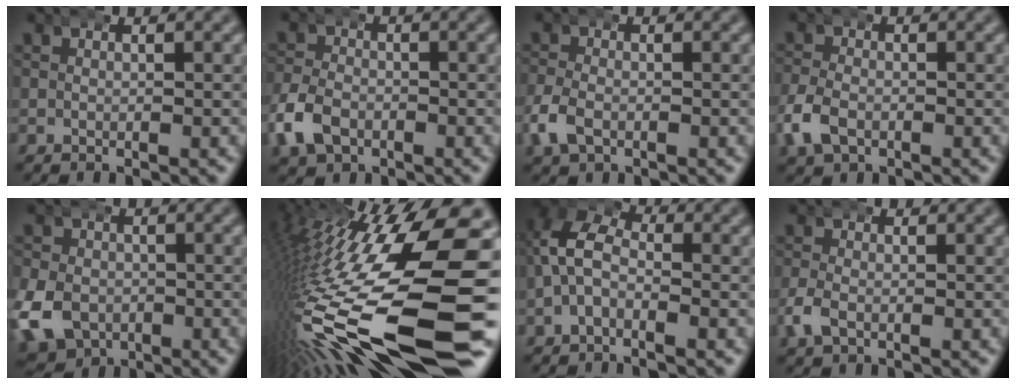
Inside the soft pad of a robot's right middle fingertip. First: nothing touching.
{"total": 3.9, "force": [-1.6, 3.0, 1.9], "torque": [-0.053, -0.002, -0.030]}
{"total": 2.8, "force": [-1.1, 2.1, 1.6], "torque": [-0.048, -0.002, -0.019]}
{"total": 3.2, "force": [-1.3, 2.4, 1.7], "torque": [-0.052, -0.001, -0.022]}
{"total": 6.5, "force": [-2.7, 5.4, 2.4], "torque": [-0.055, -0.027, -0.042]}
{"total": 22.8, "force": [-2.8, 11.1, 19.7], "torque": [-0.368, -0.044, -0.010]}
{"total": 6.1, "force": [0.6, 4.6, 3.9], "torque": [-0.070, 0.011, -0.013]}
{"total": 2.1, "force": [-0.9, 1.5, 1.2], "torque": [-0.036, 0.000, -0.018]}